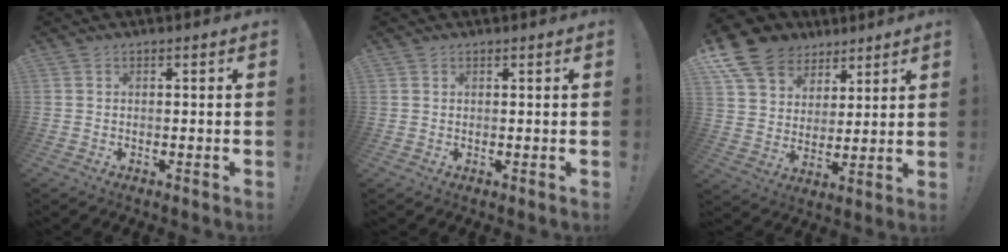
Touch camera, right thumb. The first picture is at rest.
{"total": 0.9, "force": [0.6, 0.7, 0.0], "torque": [0.007, -0.002, 0.009]}
{"total": 13.2, "force": [8.3, 9.3, 4.4], "torque": [-0.077, -0.056, 0.164]}